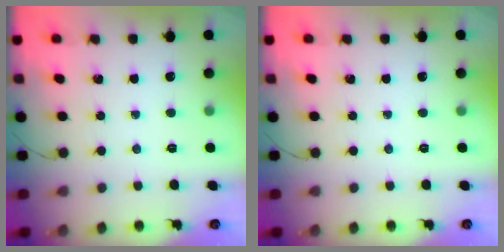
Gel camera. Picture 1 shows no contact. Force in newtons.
{"total": 0.0}